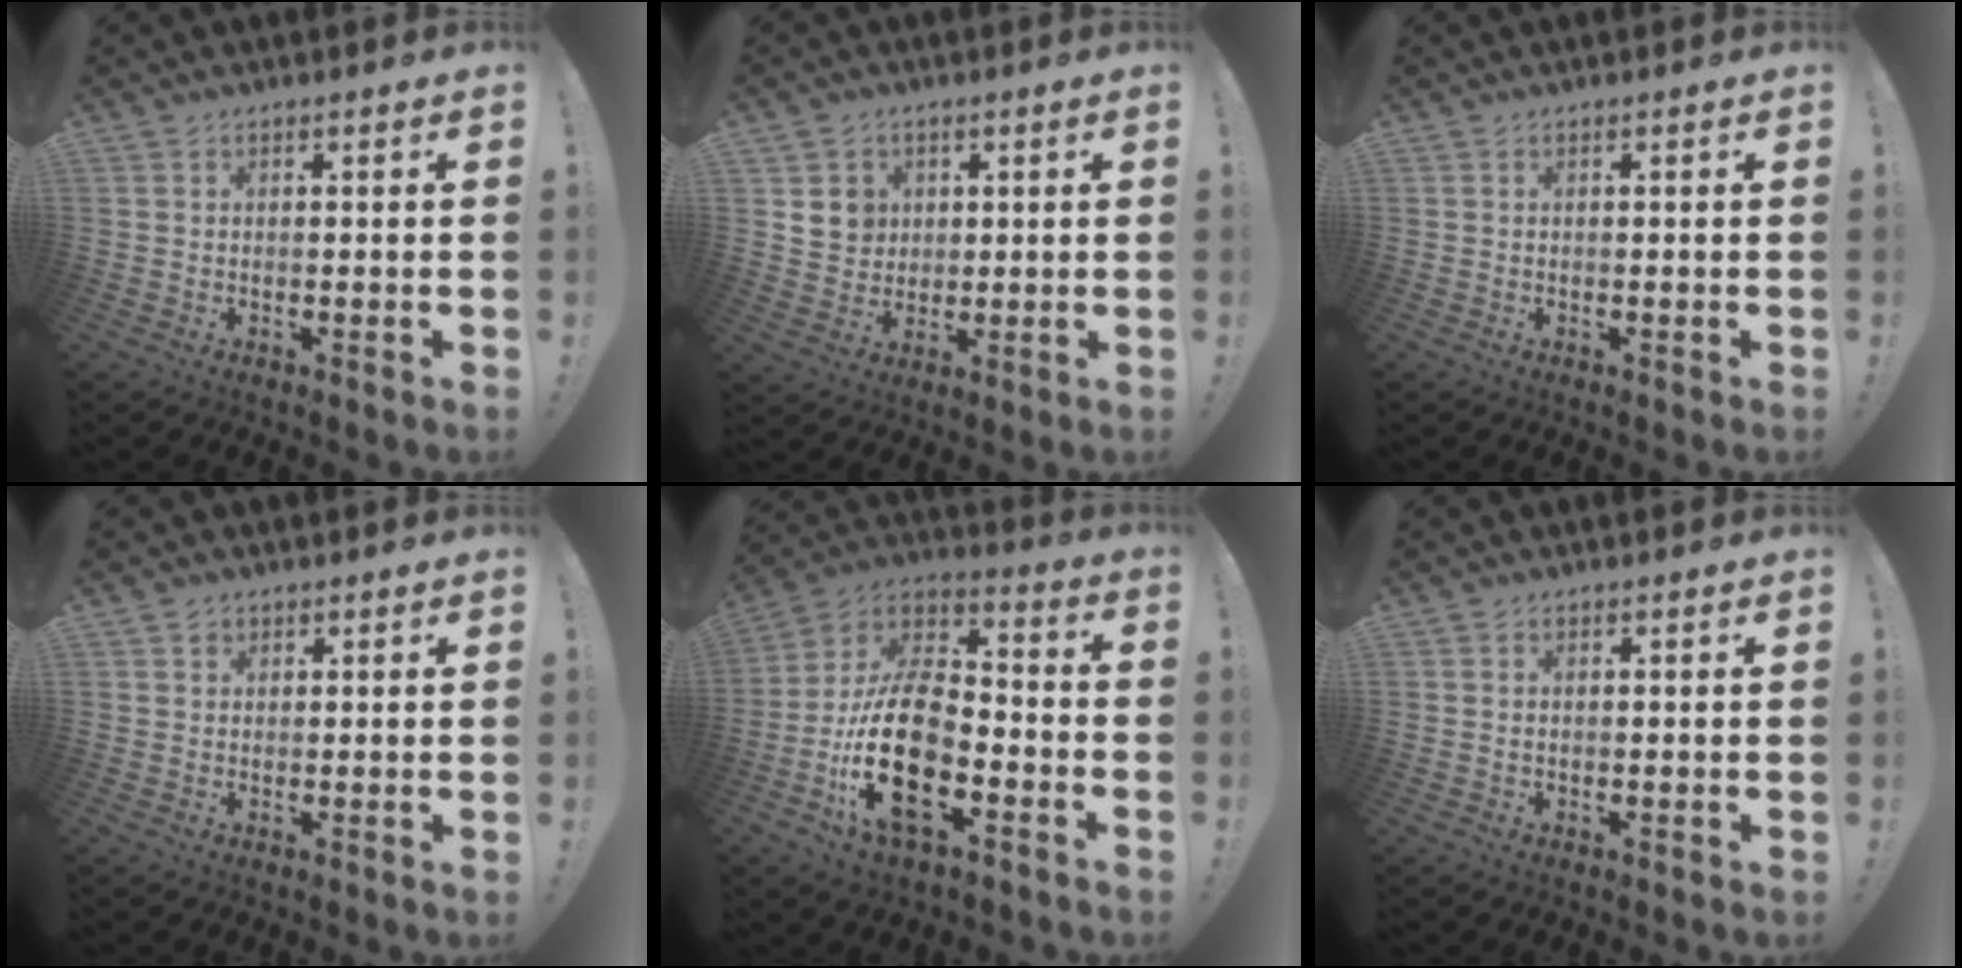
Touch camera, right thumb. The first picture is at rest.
{"total": 7.3, "force": [3.0, 6.5, 1.6], "torque": [-0.020, -0.013, 0.059]}
{"total": 0.0}
{"total": 1.2, "force": [0.8, 0.9, 0.2], "torque": [-0.002, 0.000, 0.015]}
{"total": 22.5, "force": [-7.9, 12.0, 17.2], "torque": [-0.339, 0.035, -0.130]}
{"total": 0.6, "force": [0.1, 0.3, 0.5], "torque": [-0.010, 0.001, 0.002]}